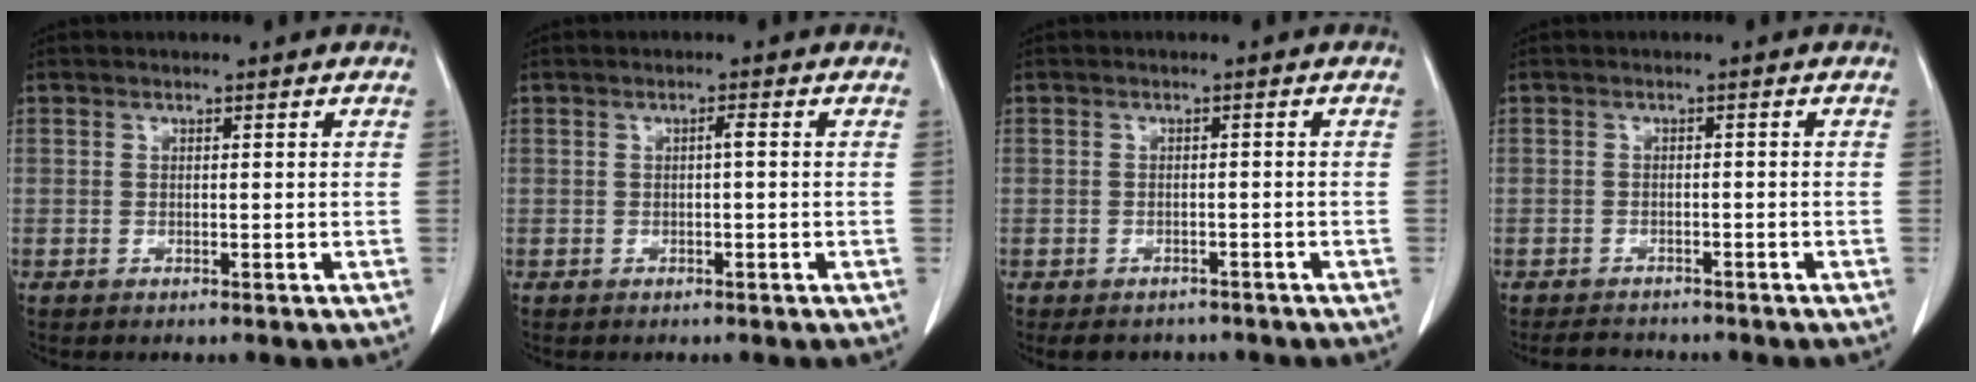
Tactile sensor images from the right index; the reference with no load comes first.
{"total": 0.8, "force": [0.0, 0.0, 0.8], "torque": [-0.015, 0.001, 0.001]}
{"total": 4.2, "force": [-3.5, 2.2, 0.7], "torque": [-0.004, 0.004, -0.044]}
{"total": 3.1, "force": [-2.9, 1.1, 0.4], "torque": [-0.010, -0.006, -0.045]}